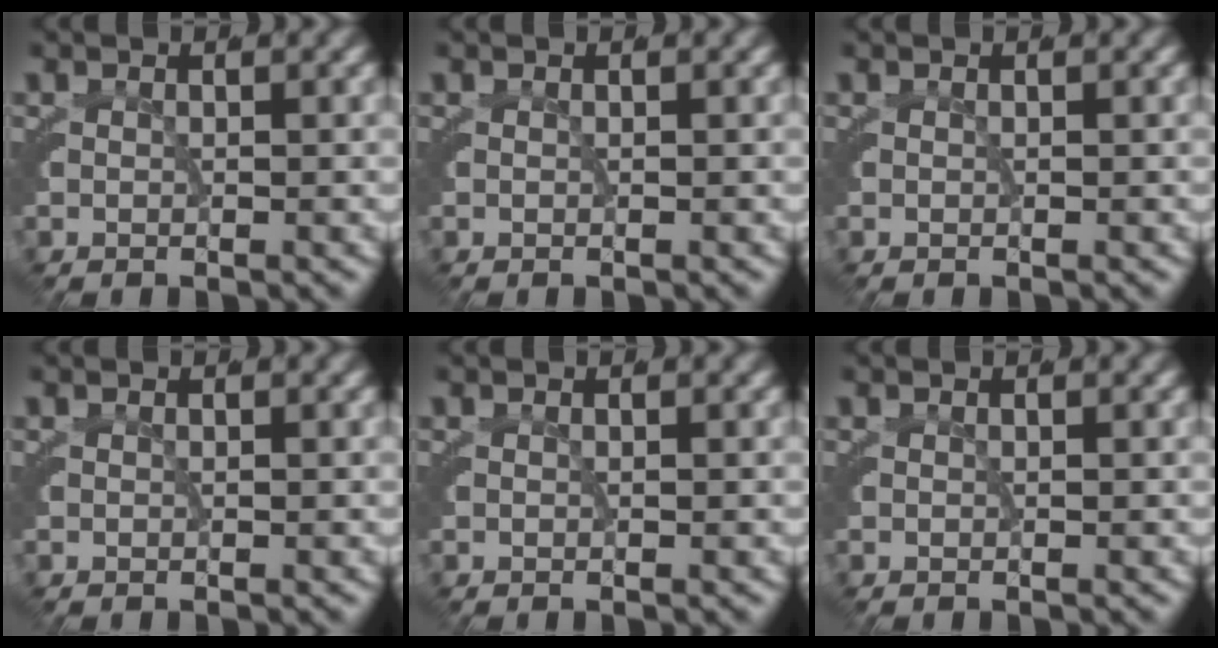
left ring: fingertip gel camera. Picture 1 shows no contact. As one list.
[{"total": 0.0}, {"total": 0.0}, {"total": 0.0}, {"total": 0.0}, {"total": 0.0}]